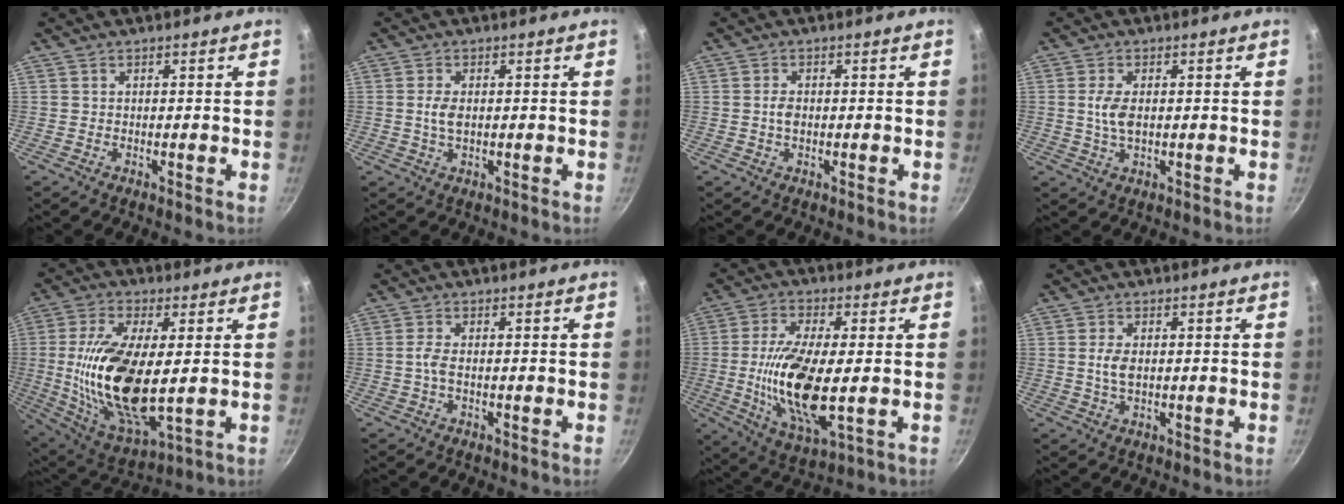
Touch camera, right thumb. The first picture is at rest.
{"total": 3.1, "force": [0.1, 1.6, 2.6], "torque": [-0.051, 0.001, 0.002]}
{"total": 2.1, "force": [-0.1, 1.3, 1.6], "torque": [-0.028, 0.005, -0.004]}
{"total": 4.4, "force": [0.3, 2.2, 3.8], "torque": [-0.078, 0.000, 0.005]}
{"total": 20.0, "force": [0.6, 8.3, 18.2], "torque": [-0.354, -0.011, 0.018]}
{"total": 2.2, "force": [-0.3, 0.7, 2.0], "torque": [-0.052, 0.004, -0.010]}
{"total": 15.9, "force": [-0.8, 5.8, 14.8], "torque": [-0.292, -0.013, -0.016]}
{"total": 3.3, "force": [0.2, 1.7, 2.8], "torque": [-0.055, 0.001, 0.003]}